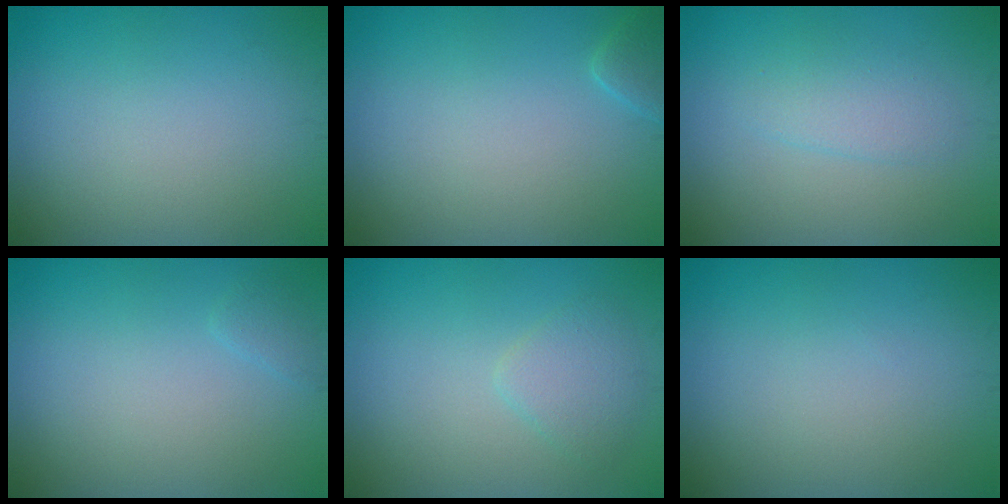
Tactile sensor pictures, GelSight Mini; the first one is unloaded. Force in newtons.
{"total": 1.3, "press": 1.3, "slide": 0.1}
{"total": 2.0, "press": 1.9, "slide": 0.1}
{"total": 0.8, "press": 0.8, "slide": 0.1}
{"total": 2.0, "press": 2.0, "slide": 0.2}
{"total": 0.0}